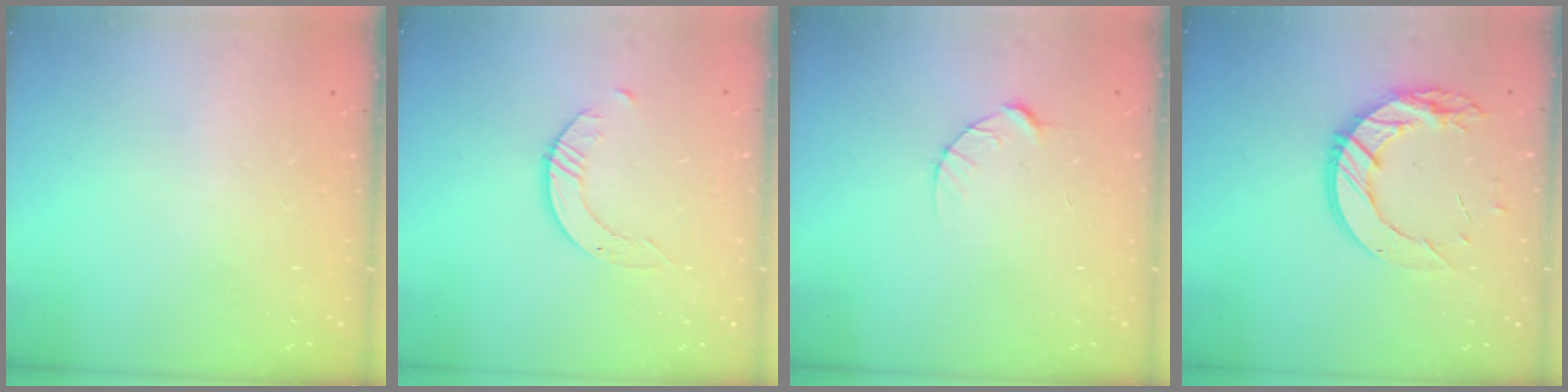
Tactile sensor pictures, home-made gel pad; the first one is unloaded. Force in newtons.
{"total": 2.6, "press": 2.6, "slide": 0.3}
{"total": 4.7, "press": 4.7, "slide": 0.6}
{"total": 14.7, "press": 14.6, "slide": 1.3}